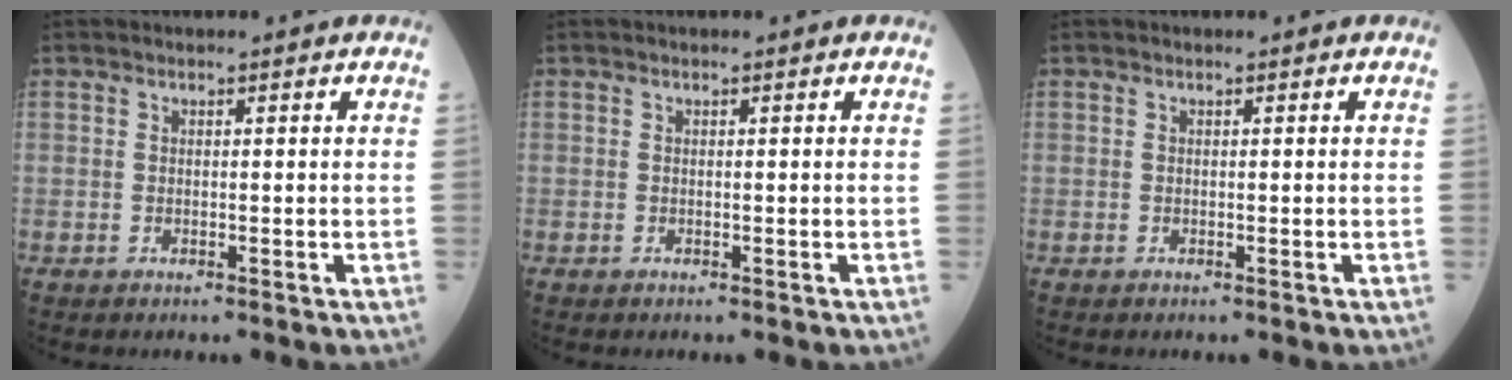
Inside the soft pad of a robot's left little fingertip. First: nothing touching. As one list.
[{"total": 0.0}, {"total": 0.0}]